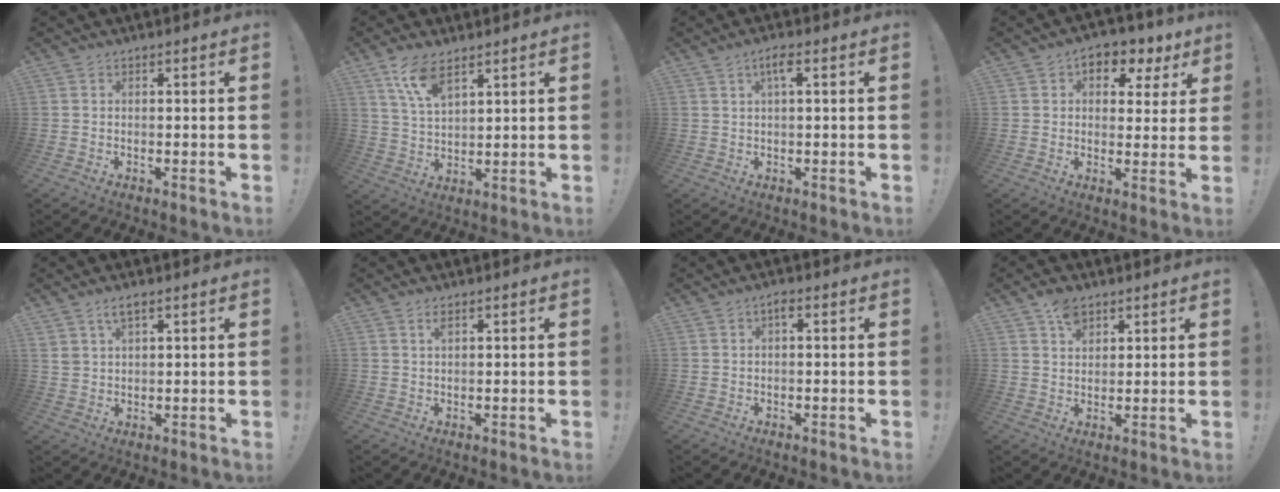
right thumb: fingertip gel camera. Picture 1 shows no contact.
{"total": 9.0, "force": [6.1, 3.3, 5.7], "torque": [-0.115, -0.023, 0.115]}
{"total": 3.6, "force": [1.2, 0.5, 3.4], "torque": [-0.061, 0.002, 0.015]}
{"total": 6.7, "force": [2.6, 5.1, 3.6], "torque": [-0.038, -0.012, 0.048]}
{"total": 4.0, "force": [2.6, 1.5, 2.6], "torque": [-0.046, -0.008, 0.047]}
{"total": 1.5, "force": [0.7, 0.4, 1.2], "torque": [-0.022, 0.000, 0.011]}
{"total": 1.5, "force": [0.2, 0.5, 1.4], "torque": [-0.030, 0.005, 0.000]}
{"total": 5.7, "force": [3.6, 3.6, 2.6], "torque": [-0.029, -0.013, 0.063]}